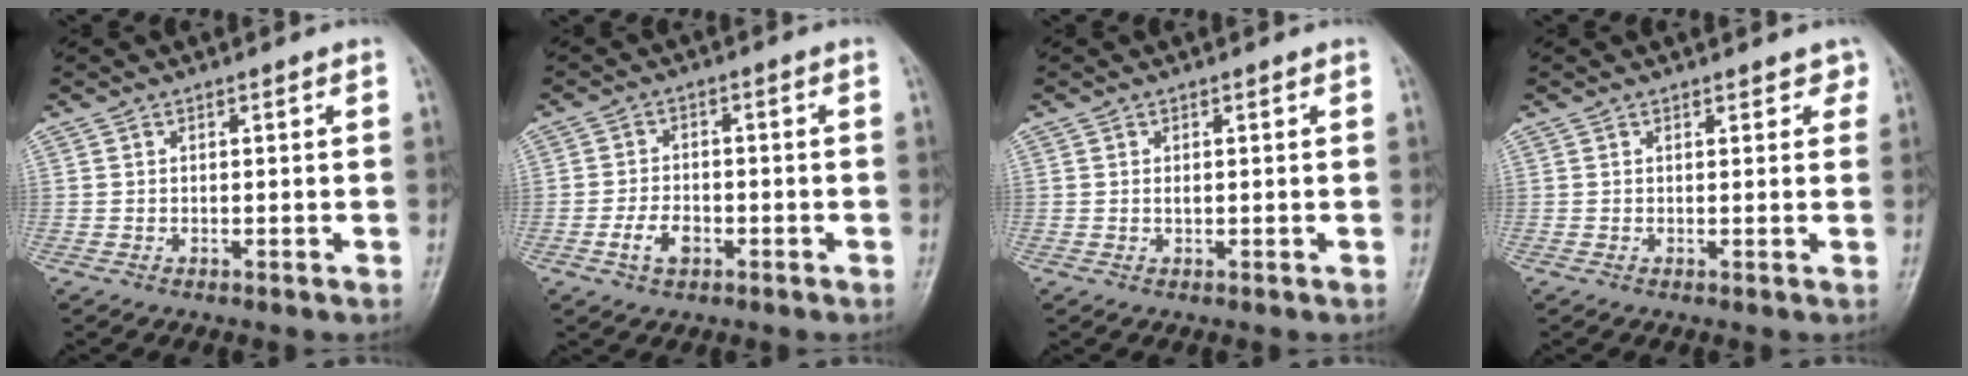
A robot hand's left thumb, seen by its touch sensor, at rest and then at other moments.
{"total": 4.5, "force": [-1.9, 3.0, 2.9], "torque": [-0.051, 0.014, -0.035]}
{"total": 0.7, "force": [0.2, 0.4, 0.6], "torque": [-0.011, 0.000, 0.003]}
{"total": 2.0, "force": [1.5, 1.1, 0.8], "torque": [0.010, -0.005, 0.011]}